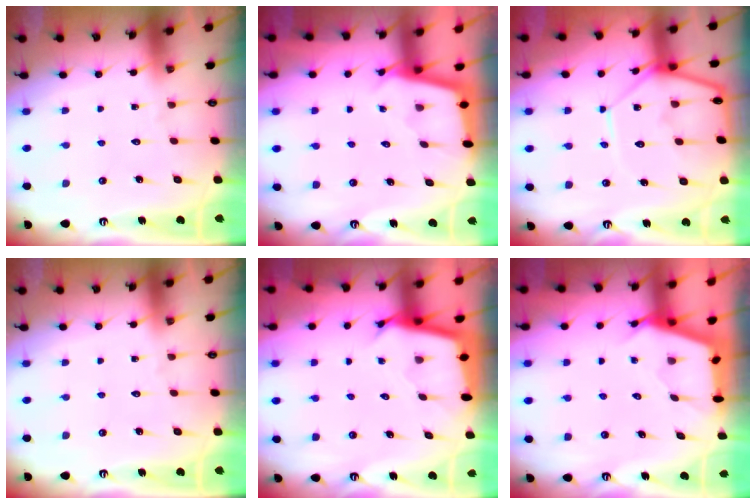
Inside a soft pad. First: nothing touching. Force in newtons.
{"total": 2.4, "press": 2.4, "slide": 0.1}
{"total": 10.6, "press": 10.6, "slide": 1.0}
{"total": 0.0}
{"total": 2.7, "press": 2.7, "slide": 0.1}
{"total": 2.7, "press": 2.7, "slide": 0.3}